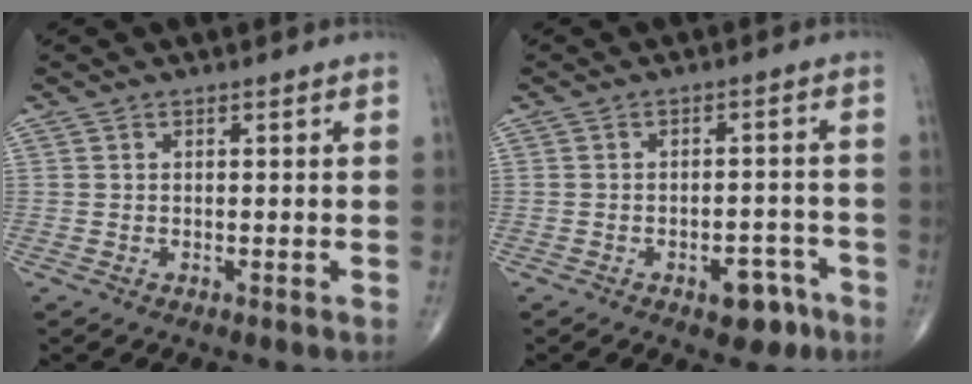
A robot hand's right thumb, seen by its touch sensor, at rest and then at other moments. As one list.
[{"total": 6.0, "force": [-3.4, 3.2, 3.8], "torque": [-0.028, 0.027, -0.042]}]